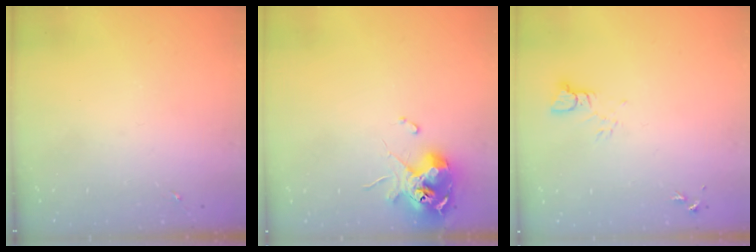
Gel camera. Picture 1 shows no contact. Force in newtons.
{"total": 11.3, "press": 11.2, "slide": 1.5}
{"total": 3.3, "press": 3.3, "slide": 0.3}